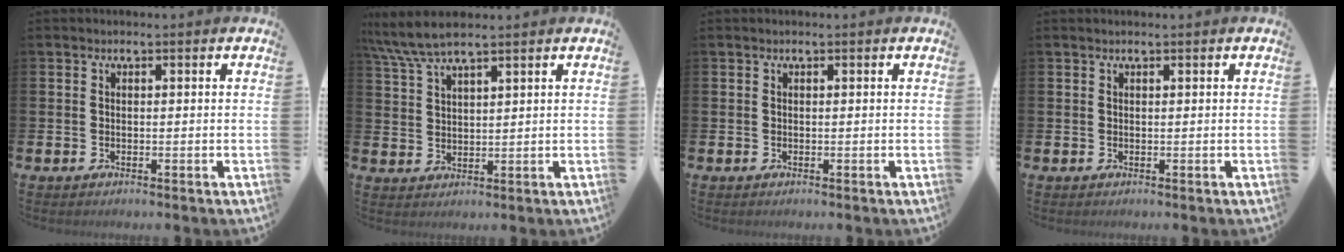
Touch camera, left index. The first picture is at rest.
{"total": 6.1, "force": [5.4, 0.8, 2.7], "torque": [-0.074, -0.014, 0.101]}
{"total": 0.0}
{"total": 0.0}